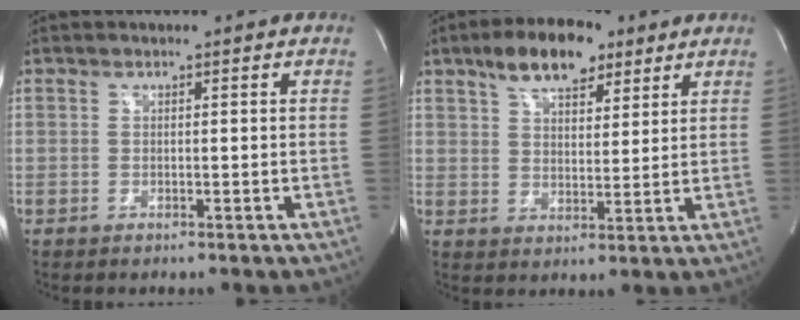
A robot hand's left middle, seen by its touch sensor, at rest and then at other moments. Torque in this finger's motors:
{"motor_torque": [1.31, -0.39, 0.11, 0.04]}